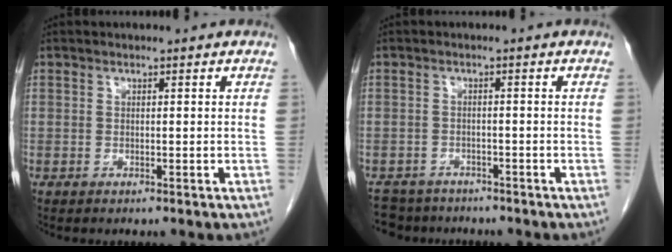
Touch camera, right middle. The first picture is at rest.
{"total": 5.4, "force": [-4.8, 2.4, -0.1], "torque": [0.005, -0.002, -0.076]}